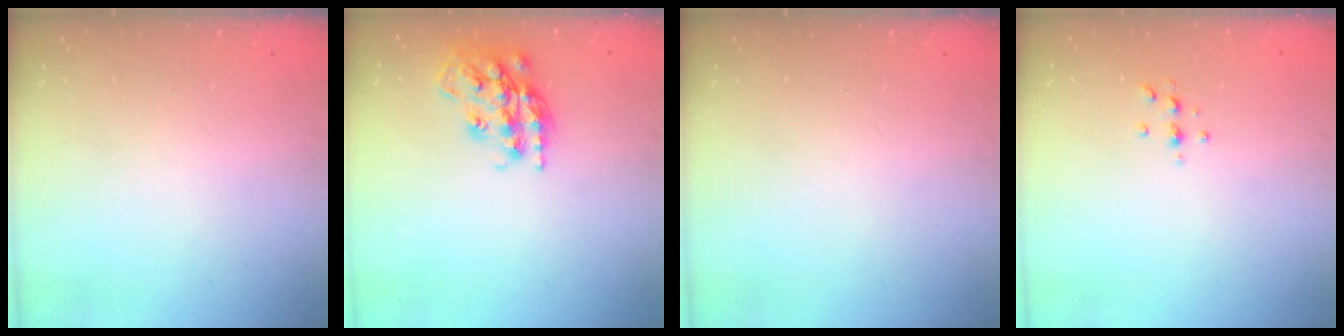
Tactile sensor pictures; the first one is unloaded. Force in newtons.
{"total": 17.3, "press": 17.3, "slide": 1.0}
{"total": 0.0}
{"total": 3.5, "press": 3.4, "slide": 0.3}